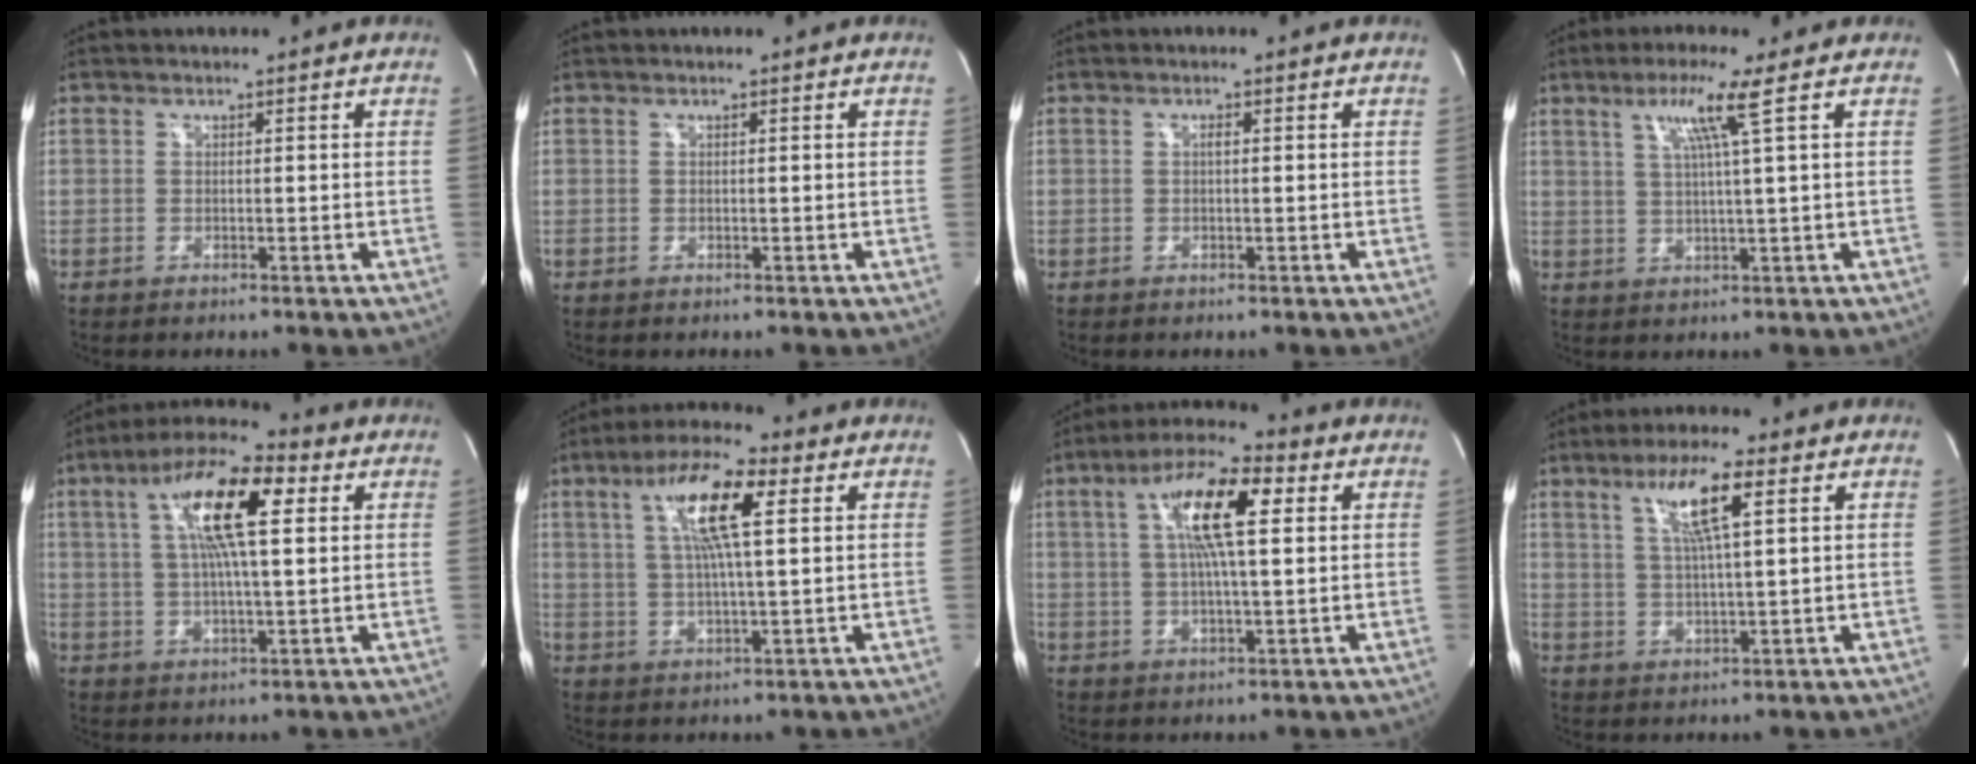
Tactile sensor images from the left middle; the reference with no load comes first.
{"total": 0.0}
{"total": 0.7, "force": [0.1, 0.0, 0.7], "torque": [-0.018, -0.001, 0.002]}
{"total": 6.5, "force": [2.9, -1.8, 5.5], "torque": [-0.110, -0.003, 0.057]}
{"total": 14.0, "force": [4.4, 2.6, 13.0], "torque": [-0.246, 0.023, 0.072]}
{"total": 11.3, "force": [3.9, 1.2, 10.6], "torque": [-0.201, 0.014, 0.068]}
{"total": 12.4, "force": [3.6, 2.2, 11.6], "torque": [-0.220, 0.020, 0.060]}
{"total": 8.4, "force": [3.8, 0.2, 7.5], "torque": [-0.145, 0.002, 0.070]}